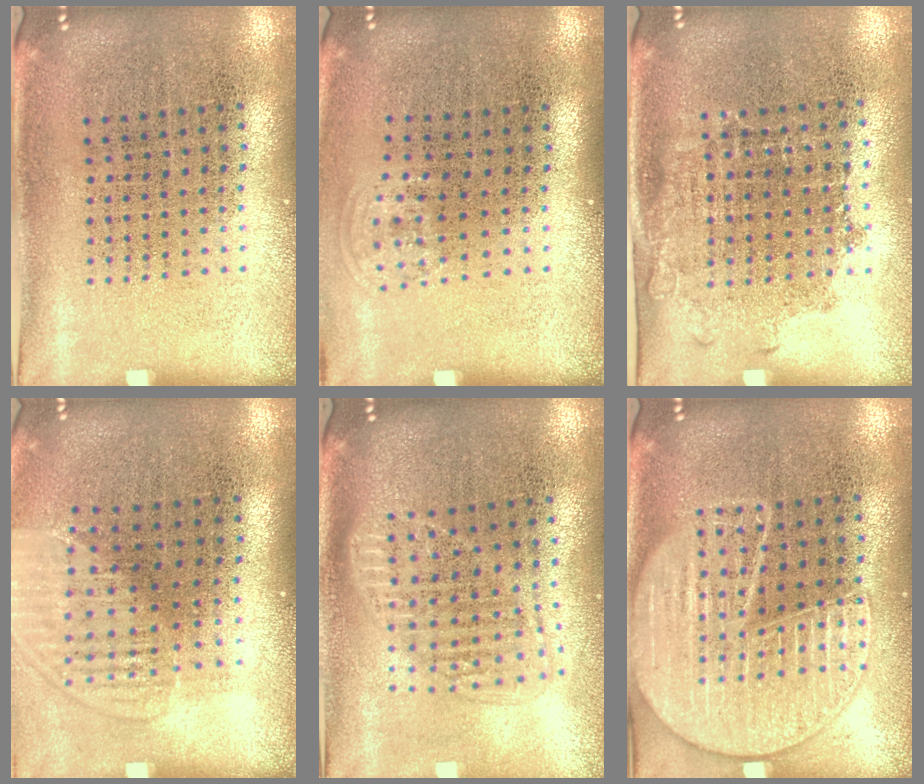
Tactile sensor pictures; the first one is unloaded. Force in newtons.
{"total": 0.8, "press": 0.6, "slide": 0.5}
{"total": 1.1, "press": 0.9, "slide": 0.6}
{"total": 1.4, "press": 1.3, "slide": 0.5}
{"total": 1.6, "press": 1.3, "slide": 0.8}
{"total": 3.5, "press": 3.5, "slide": 0.3}